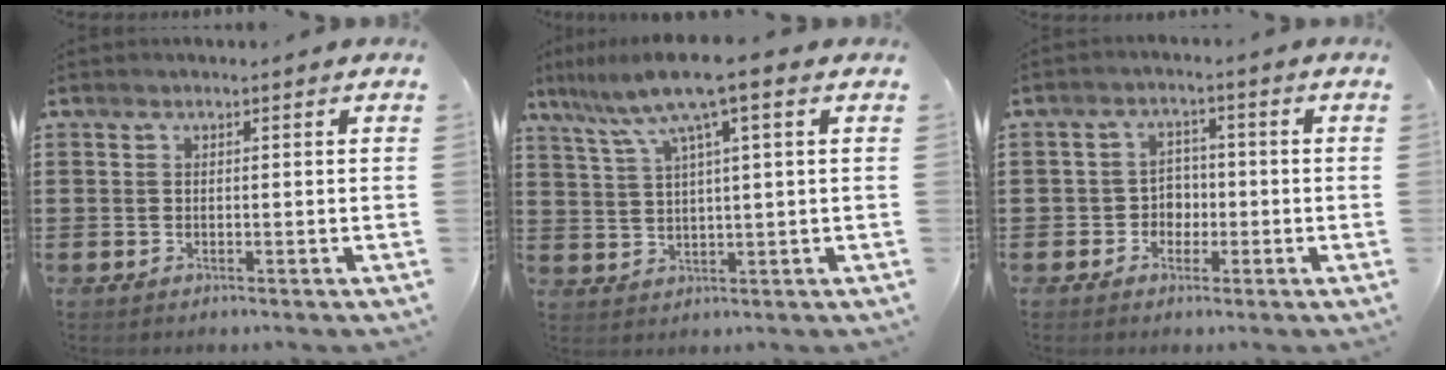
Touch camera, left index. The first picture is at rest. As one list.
[{"total": 8.1, "force": [4.2, 0.3, 6.9], "torque": [-0.153, -0.012, 0.066]}, {"total": 3.2, "force": [-1.1, 2.7, 1.2], "torque": [-0.032, 0.006, -0.028]}]